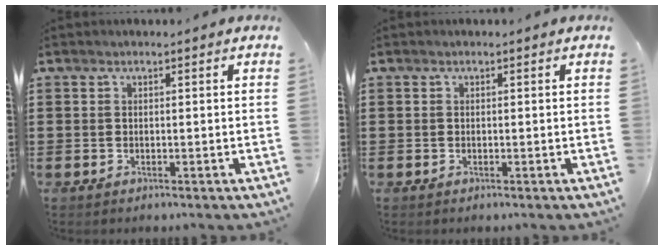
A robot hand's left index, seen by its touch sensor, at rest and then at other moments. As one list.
[{"total": 0.0}]